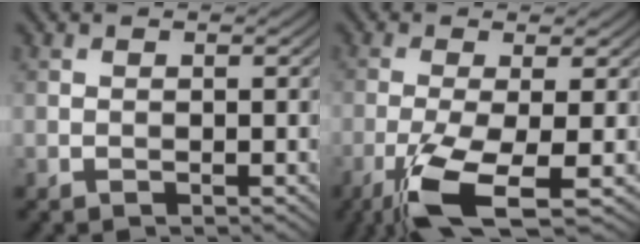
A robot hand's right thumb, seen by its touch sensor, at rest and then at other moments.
{"total": 8.5, "force": [-4.1, 1.9, 7.2], "torque": [-0.138, -0.009, -0.083]}